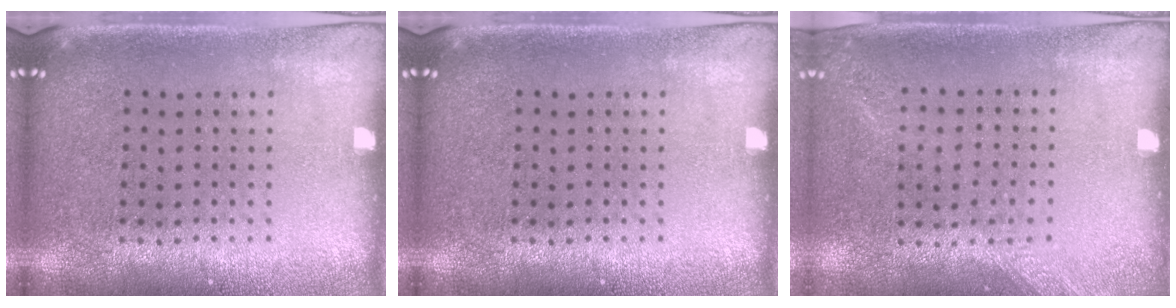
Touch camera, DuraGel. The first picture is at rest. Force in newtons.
{"total": 0.0}
{"total": 1.3, "press": 1.1, "slide": 0.6}